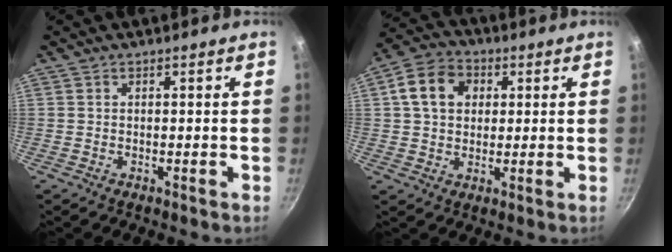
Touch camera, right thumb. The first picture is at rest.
{"total": 9.7, "force": [2.3, 7.6, 5.6], "torque": [-0.076, 0.013, 0.027]}